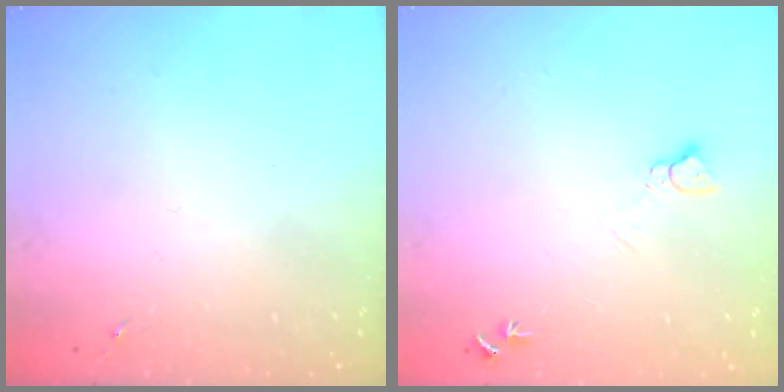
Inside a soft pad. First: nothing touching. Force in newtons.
{"total": 5.1, "press": 5.1, "slide": 0.6}